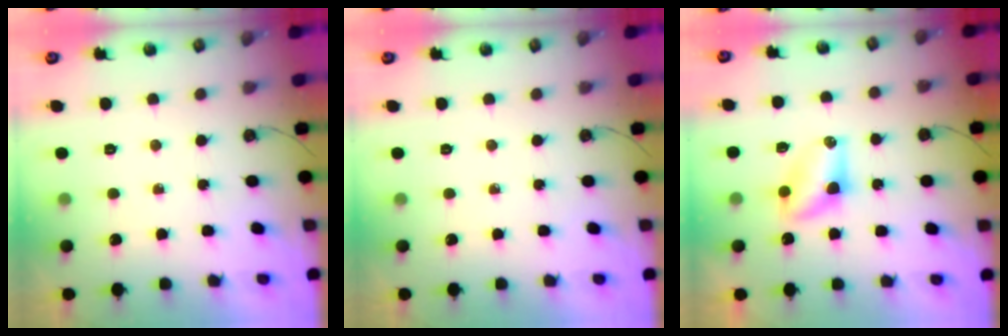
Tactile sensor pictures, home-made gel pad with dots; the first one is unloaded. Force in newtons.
{"total": 0.0}
{"total": 5.9, "press": 5.9, "slide": 0.6}